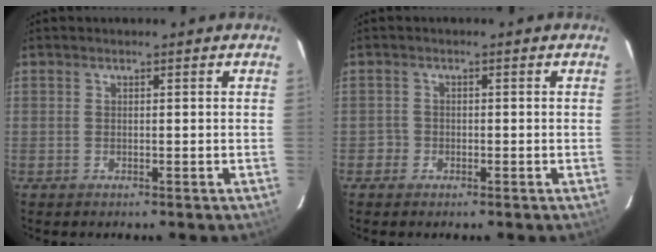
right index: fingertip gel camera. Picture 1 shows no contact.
{"total": 1.7, "force": [-1.0, 1.4, -0.1], "torque": [-0.002, 0.005, -0.018]}